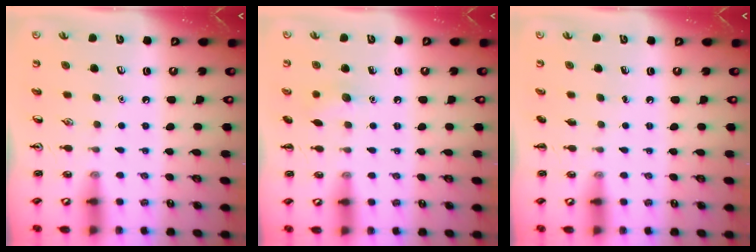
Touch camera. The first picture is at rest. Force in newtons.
{"total": 6.5, "press": 6.3, "slide": 1.8}
{"total": 0.0}